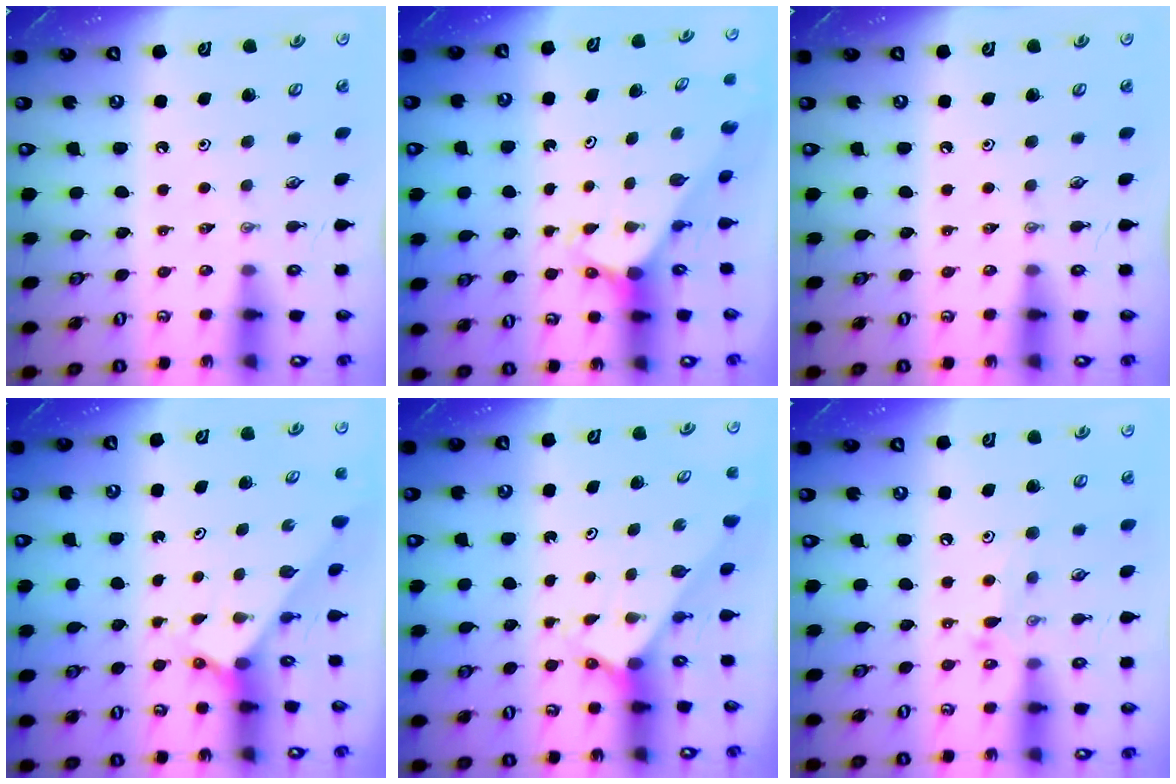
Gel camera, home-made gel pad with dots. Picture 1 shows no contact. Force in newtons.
{"total": 3.1, "press": 3.1, "slide": 0.2}
{"total": 0.0}
{"total": 2.2, "press": 2.2, "slide": 0.2}
{"total": 2.0, "press": 2.0, "slide": 0.1}
{"total": 9.8, "press": 9.7, "slide": 0.9}